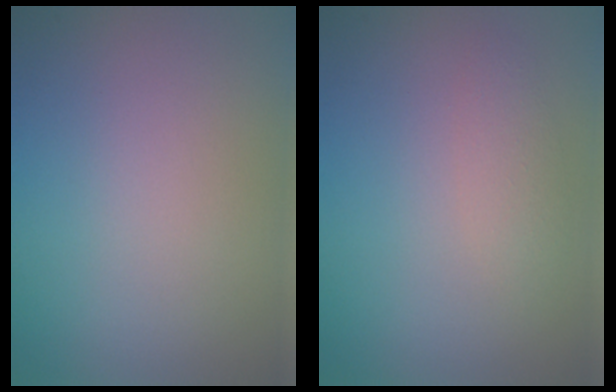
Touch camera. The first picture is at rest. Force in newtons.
{"total": 1.4, "press": 1.4, "slide": 0.1}